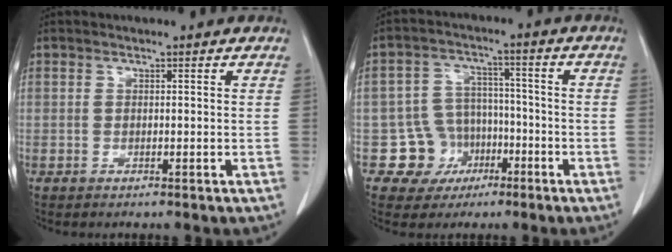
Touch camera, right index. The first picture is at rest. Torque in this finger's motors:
{"motor_torque": [-0.08, -0.03, -0.29, -0.07]}